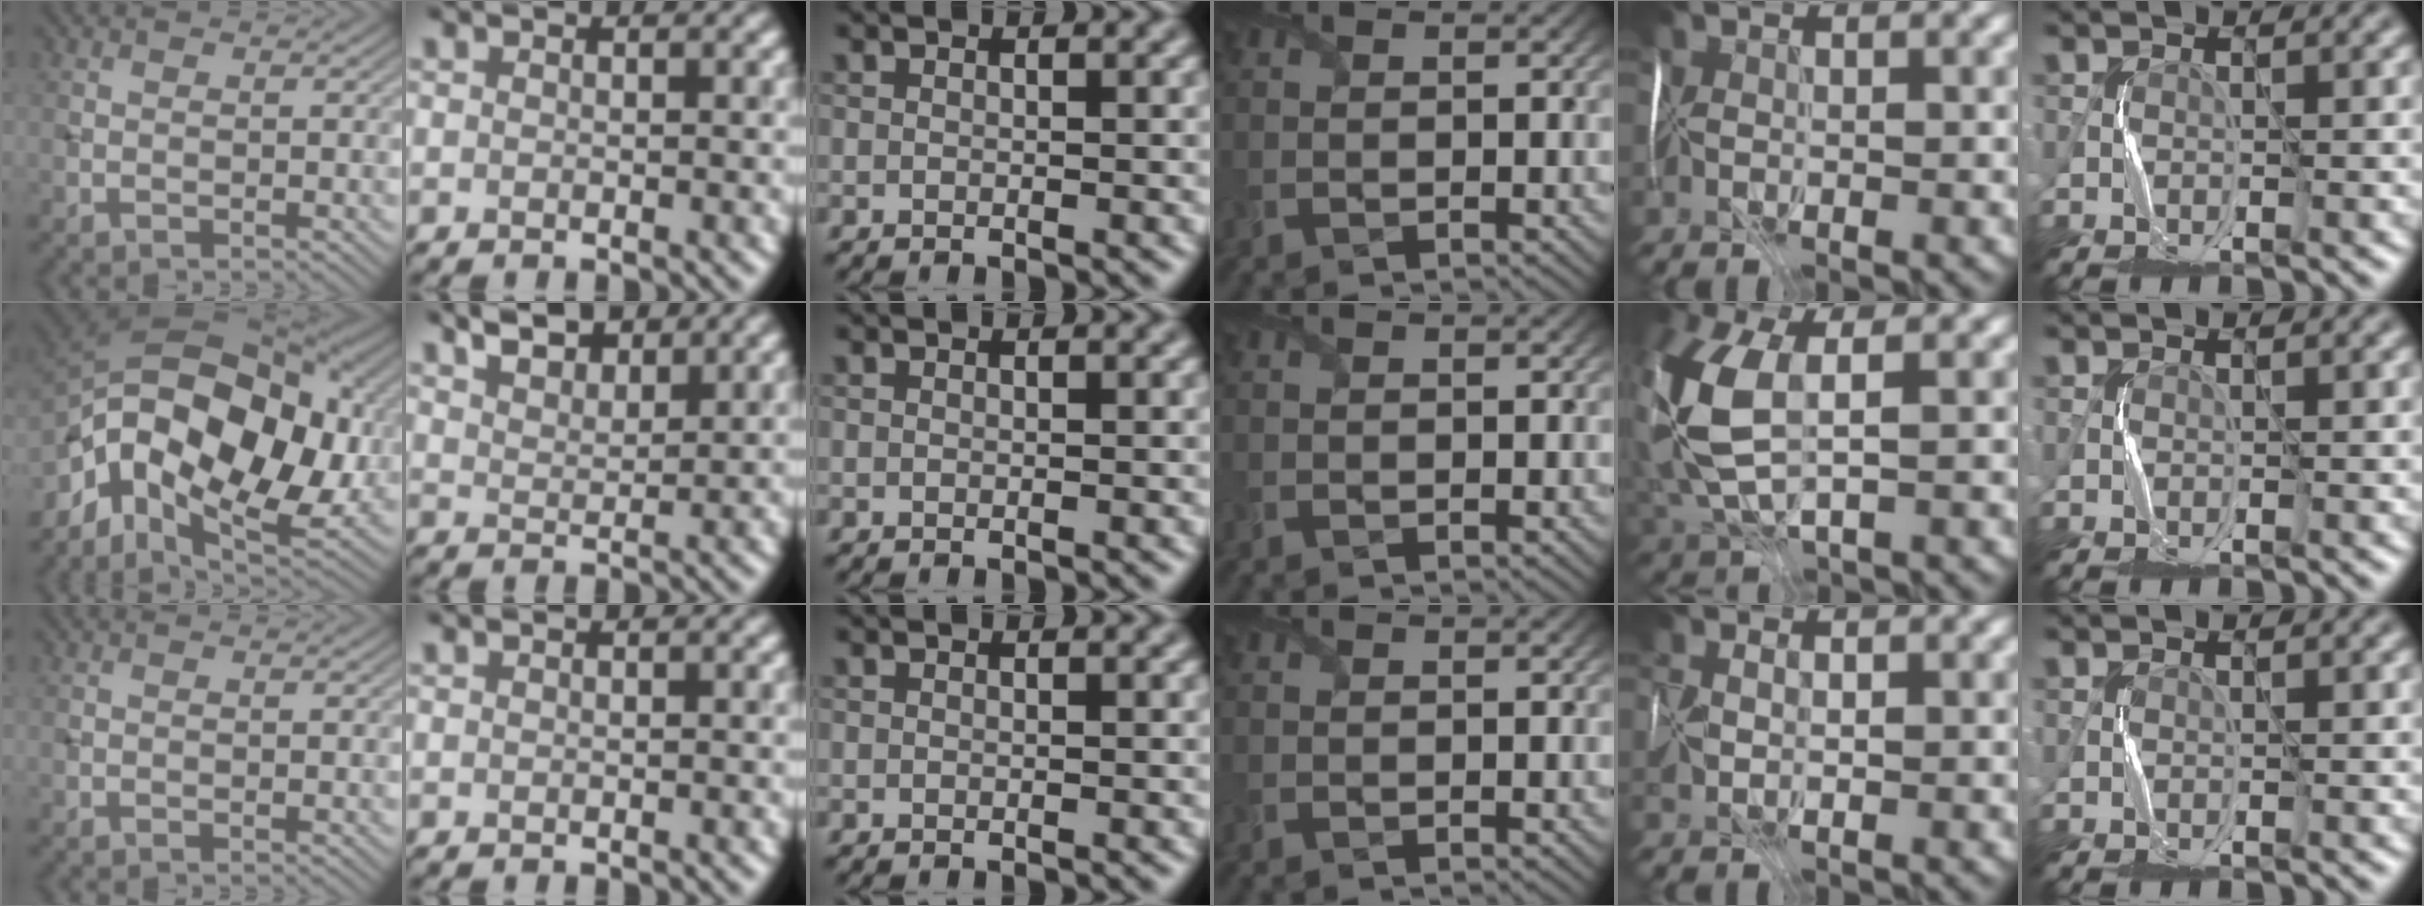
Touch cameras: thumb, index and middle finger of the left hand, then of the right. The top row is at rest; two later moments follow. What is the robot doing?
{"motion": "fold", "object": "map"}